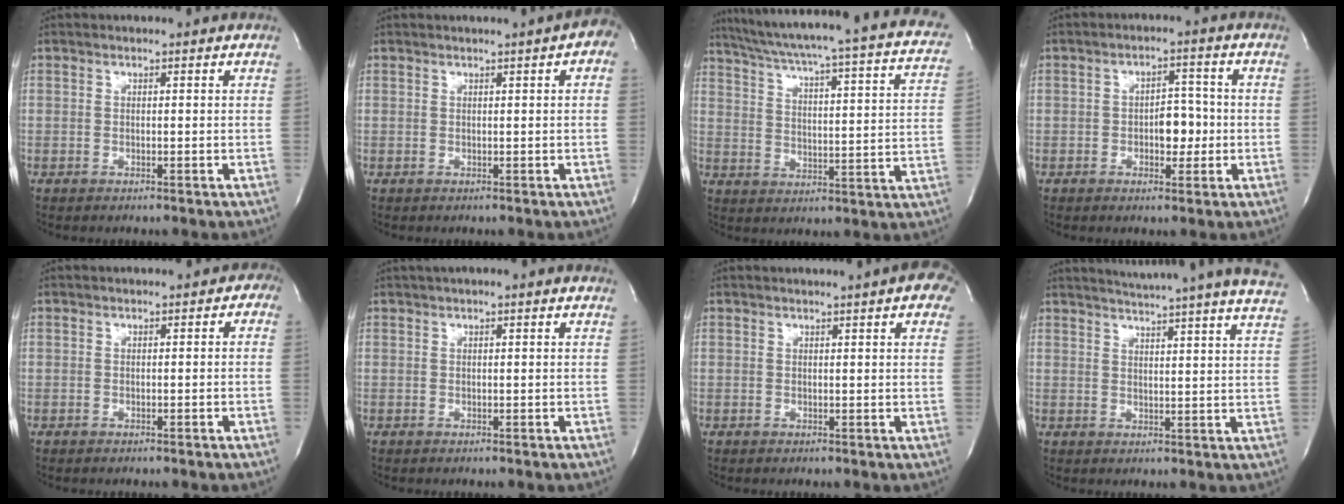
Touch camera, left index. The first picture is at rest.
{"total": 3.4, "force": [1.4, 0.6, 3.0], "torque": [-0.034, 0.009, 0.011]}
{"total": 27.3, "force": [22.7, 2.5, 14.9], "torque": [-0.226, -0.039, 0.278]}
{"total": 4.8, "force": [-0.9, 2.6, 3.9], "torque": [-0.049, 0.012, -0.011]}
{"total": 1.4, "force": [-0.7, 1.0, 0.6], "torque": [0.009, 0.009, -0.017]}
{"total": 1.9, "force": [1.1, 0.1, 1.6], "torque": [-0.028, 0.017, 0.014]}
{"total": 6.3, "force": [3.9, 1.0, 4.9], "torque": [-0.056, 0.004, 0.032]}
{"total": 21.3, "force": [19.4, -1.5, 8.7], "torque": [-0.139, -0.061, 0.232]}